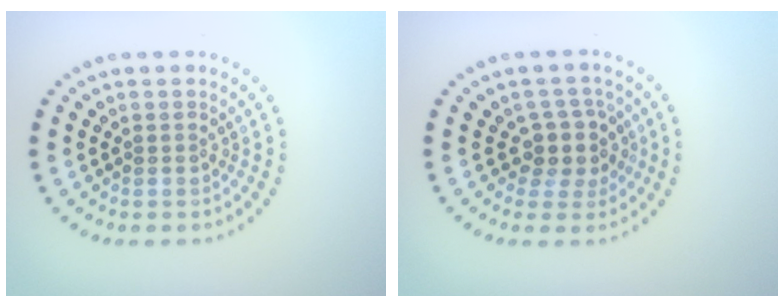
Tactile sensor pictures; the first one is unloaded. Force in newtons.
{"total": 2.8, "press": 2.2, "slide": 1.8}